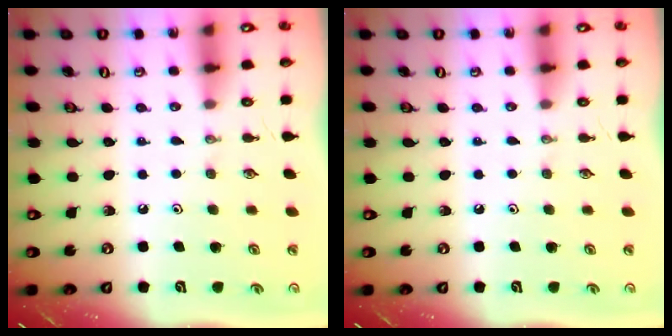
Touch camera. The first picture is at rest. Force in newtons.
{"total": 0.0}